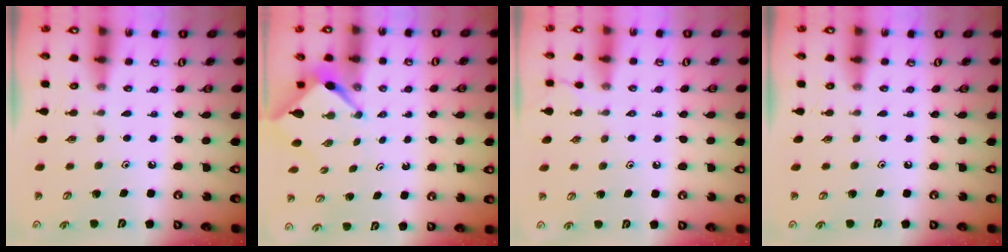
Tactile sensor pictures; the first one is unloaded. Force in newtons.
{"total": 2.8, "press": 2.8, "slide": 0.2}
{"total": 1.8, "press": 1.8, "slide": 0.4}
{"total": 0.0}